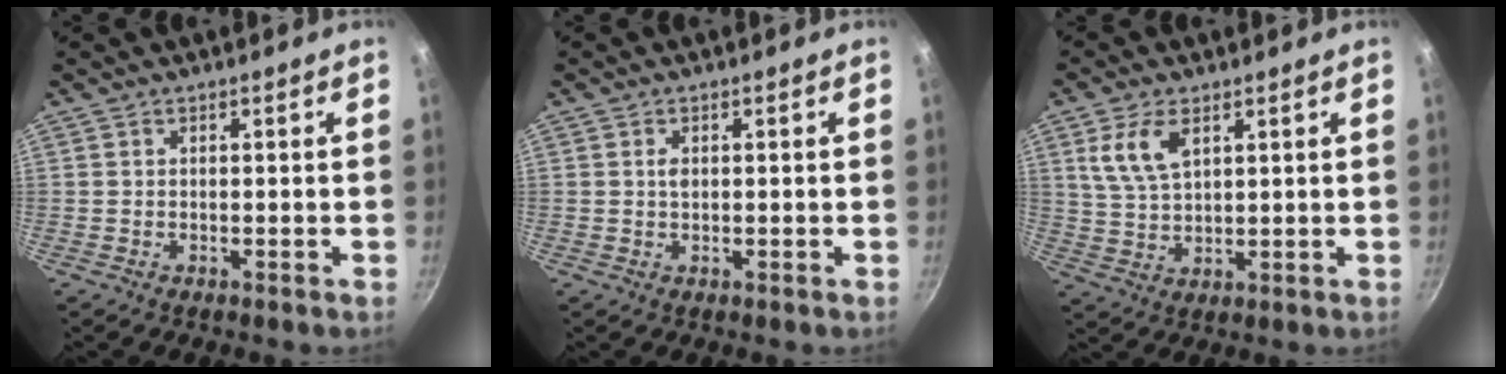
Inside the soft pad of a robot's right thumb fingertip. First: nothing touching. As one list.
[{"total": 1.3, "force": [0.3, 0.9, 1.0], "torque": [-0.015, 0.000, 0.005]}, {"total": 7.6, "force": [3.3, 3.9, 5.5], "torque": [-0.108, -0.009, 0.073]}]